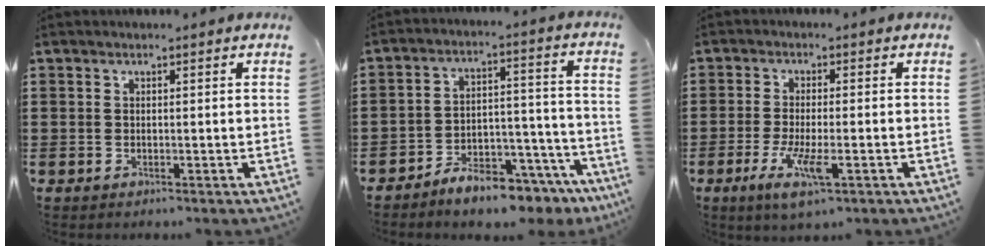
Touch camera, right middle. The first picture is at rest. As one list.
[{"total": 7.3, "force": [-6.9, 1.6, 2.0], "torque": [-0.024, 0.025, -0.126]}, {"total": 6.3, "force": [-2.5, 1.3, 5.6], "torque": [-0.124, -0.019, -0.046]}]